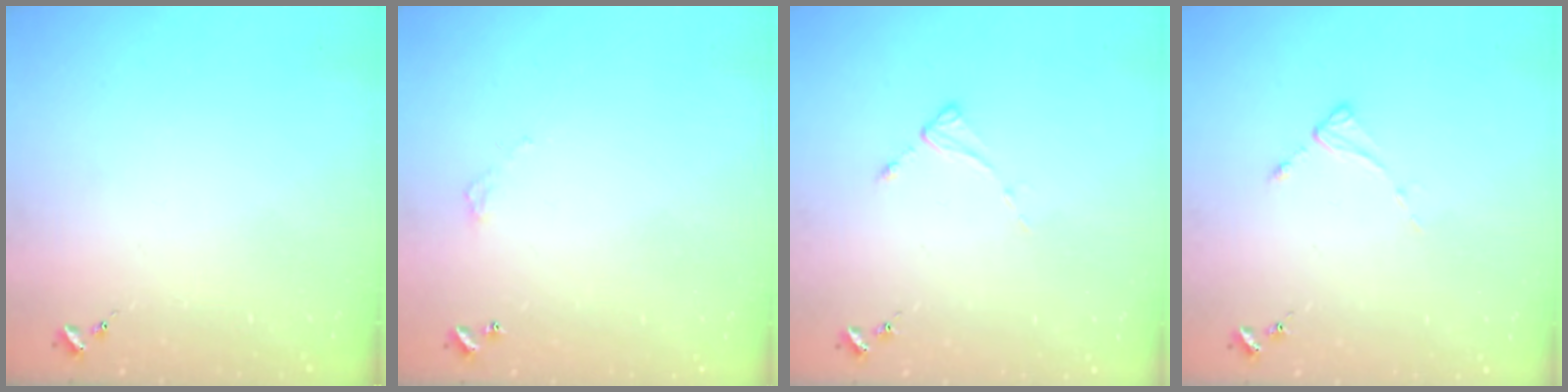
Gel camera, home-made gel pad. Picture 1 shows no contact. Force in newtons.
{"total": 2.8, "press": 2.8, "slide": 0.2}
{"total": 2.6, "press": 2.6, "slide": 0.4}
{"total": 2.6, "press": 2.6, "slide": 0.4}